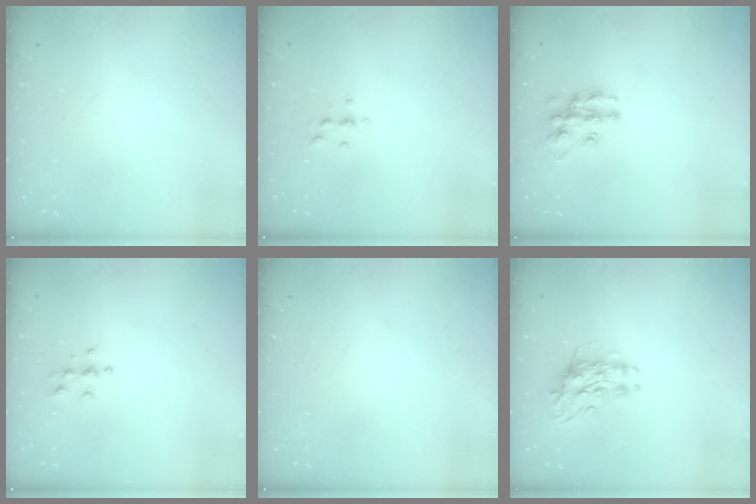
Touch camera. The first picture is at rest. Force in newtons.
{"total": 4.1, "press": 4.1, "slide": 0.5}
{"total": 12.6, "press": 12.6, "slide": 0.8}
{"total": 3.9, "press": 3.8, "slide": 0.4}
{"total": 0.0}
{"total": 8.1, "press": 8.1, "slide": 0.2}